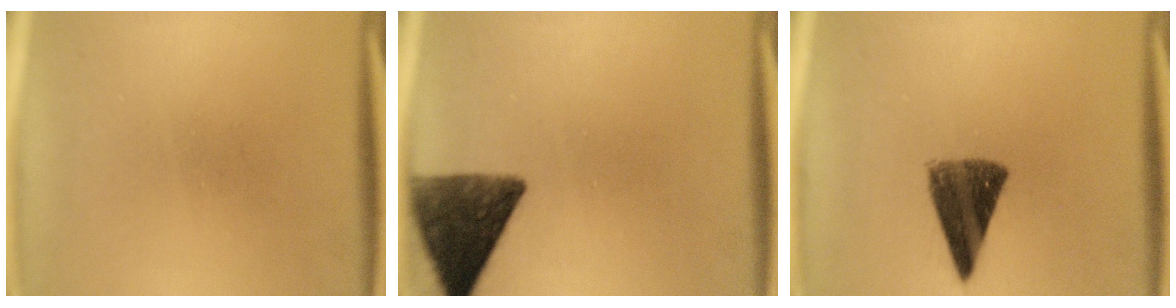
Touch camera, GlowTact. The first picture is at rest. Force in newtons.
{"total": 11.1}
{"total": 9.5}